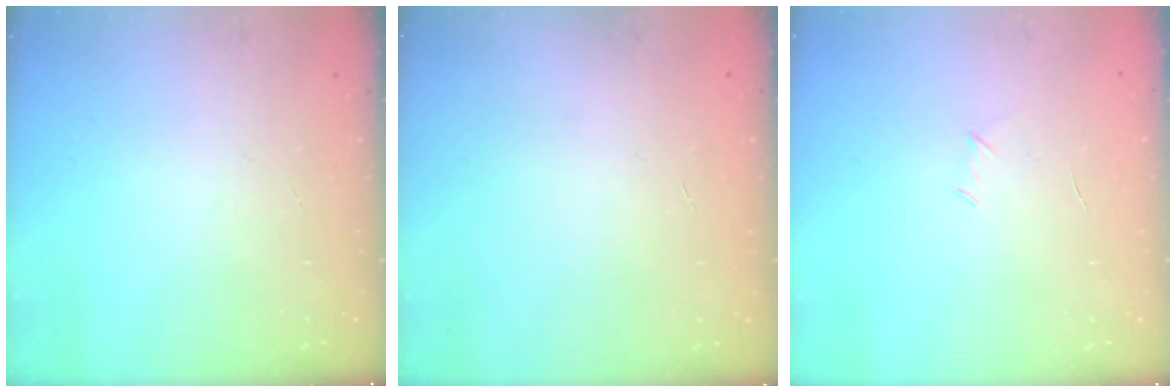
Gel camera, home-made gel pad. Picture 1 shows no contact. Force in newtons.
{"total": 0.0}
{"total": 3.0, "press": 2.9, "slide": 0.8}